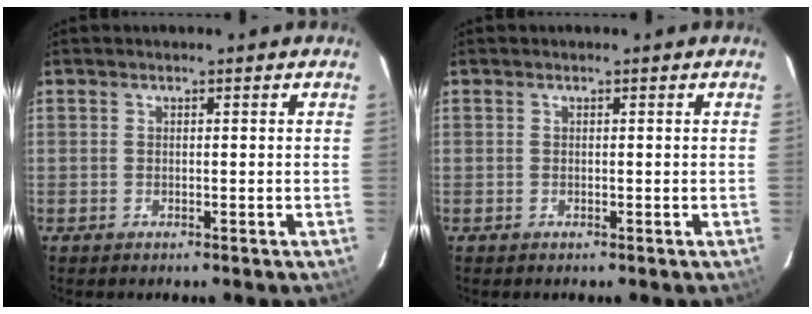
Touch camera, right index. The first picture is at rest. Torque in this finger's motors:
{"motor_torque": [0.00, 0.00, 0.00, 0.00]}